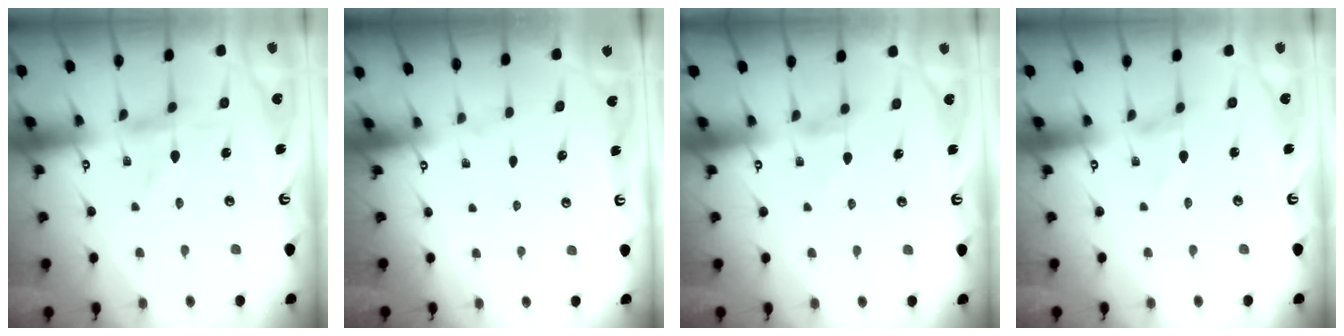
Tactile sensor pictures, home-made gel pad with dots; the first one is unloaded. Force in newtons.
{"total": 0.0}
{"total": 2.9, "press": 2.9, "slide": 0.4}
{"total": 1.3, "press": 1.3, "slide": 0.1}